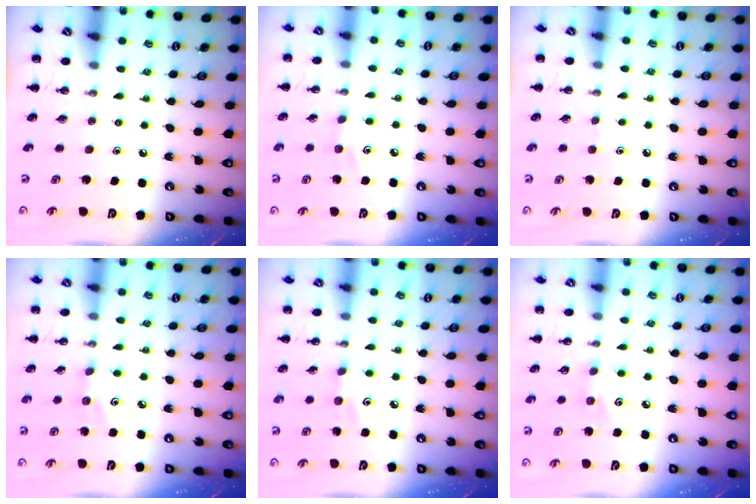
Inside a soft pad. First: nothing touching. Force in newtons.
{"total": 3.9, "press": 3.8, "slide": 1.0}
{"total": 3.1, "press": 2.9, "slide": 1.1}
{"total": 2.5, "press": 2.4, "slide": 0.7}
{"total": 3.4, "press": 3.3, "slide": 0.9}
{"total": 3.8, "press": 3.7, "slide": 0.9}